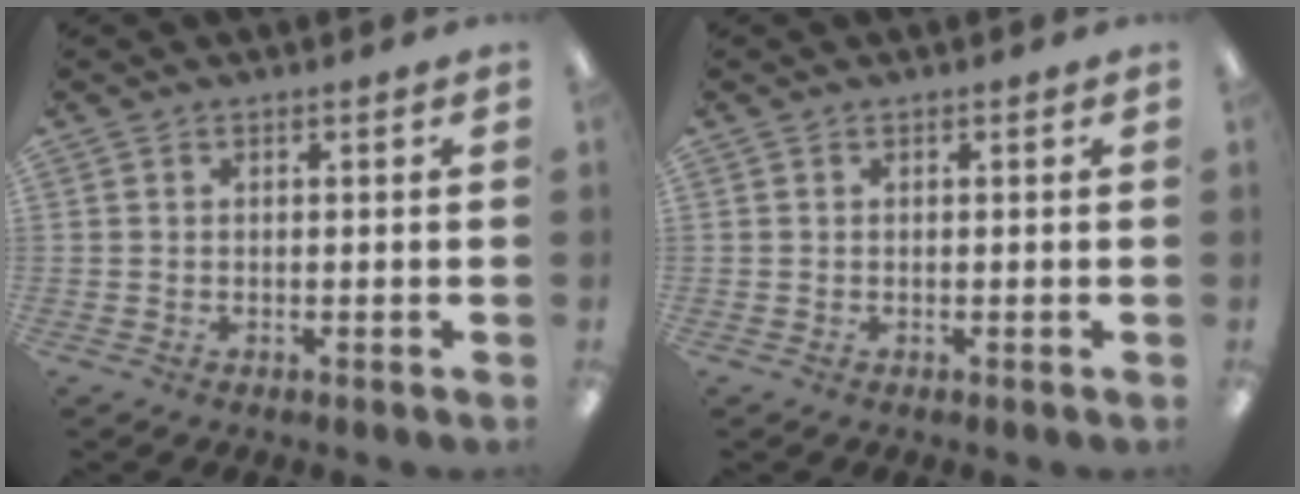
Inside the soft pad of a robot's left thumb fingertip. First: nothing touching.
{"total": 0.0}